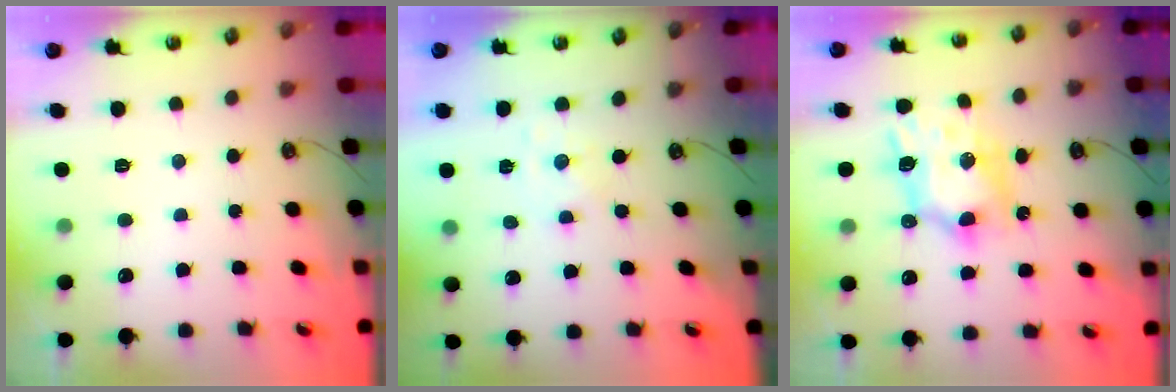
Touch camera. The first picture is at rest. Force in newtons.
{"total": 0.7, "press": 0.7, "slide": 0.2}
{"total": 10.5, "press": 10.5, "slide": 0.5}